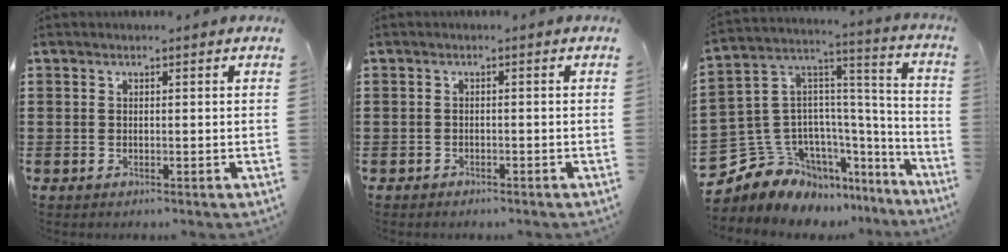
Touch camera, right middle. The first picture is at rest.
{"total": 0.9, "force": [-0.8, 0.3, 0.0], "torque": [-0.003, 0.002, -0.019]}
{"total": 9.6, "force": [-7.0, 6.6, 0.9], "torque": [-0.064, -0.009, -0.134]}